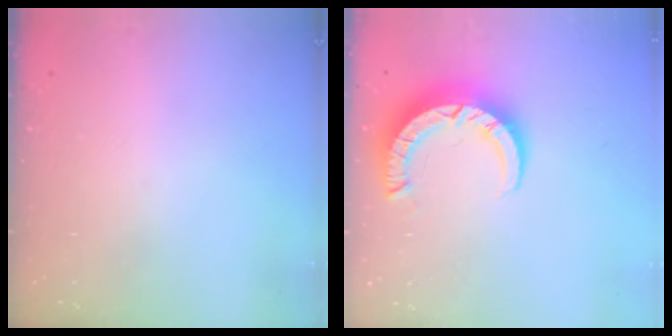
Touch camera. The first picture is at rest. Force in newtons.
{"total": 8.9, "press": 8.8, "slide": 1.1}